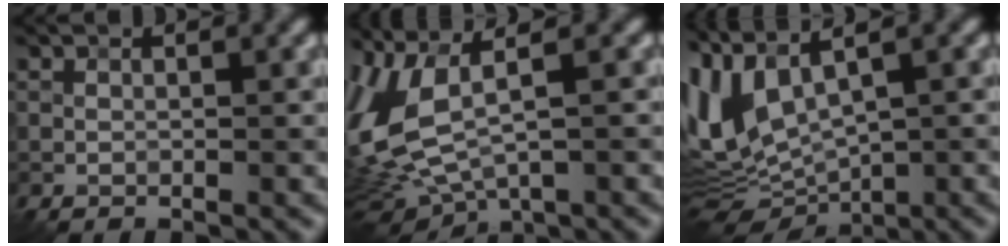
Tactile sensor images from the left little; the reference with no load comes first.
{"total": 8.4, "force": [1.2, 3.7, 7.5], "torque": [-0.187, -0.006, 0.026]}
{"total": 7.9, "force": [1.2, 3.3, 7.1], "torque": [-0.162, -0.009, 0.033]}